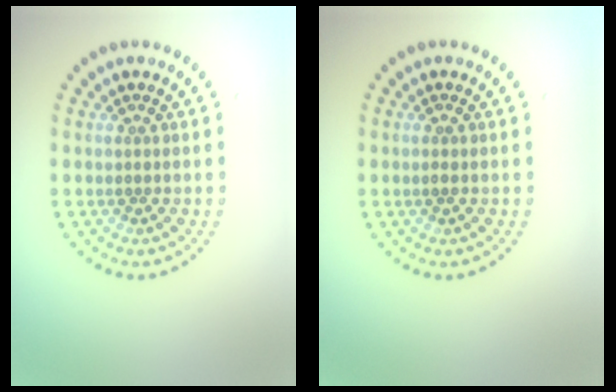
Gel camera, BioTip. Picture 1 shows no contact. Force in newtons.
{"total": 0.7, "press": 0.7, "slide": 0.1}